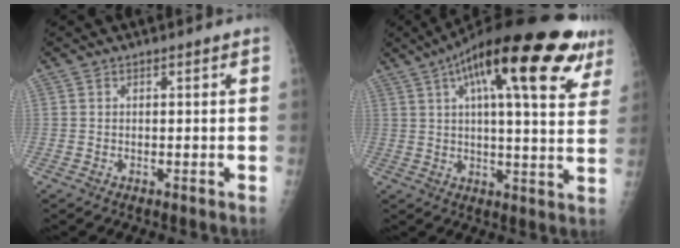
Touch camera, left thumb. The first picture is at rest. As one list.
[{"total": 26.3, "force": [13.5, 7.7, 21.2], "torque": [-0.298, 0.004, 0.188]}]